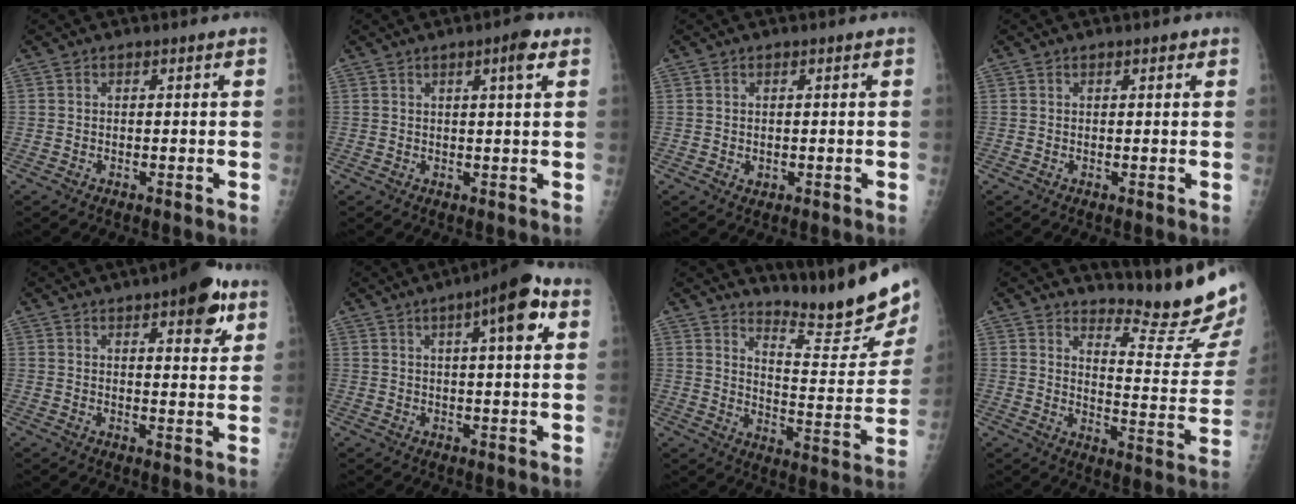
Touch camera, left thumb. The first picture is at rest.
{"total": 4.2, "force": [2.0, 0.4, 3.6], "torque": [-0.054, -0.007, 0.029]}
{"total": 1.0, "force": [0.0, 0.7, 0.8], "torque": [-0.007, 0.000, 0.005]}
{"total": 1.2, "force": [0.7, 0.3, 1.0], "torque": [-0.014, 0.000, 0.008]}
{"total": 10.1, "force": [5.4, 3.3, 7.8], "torque": [-0.081, -0.020, 0.066]}
{"total": 10.5, "force": [4.1, 2.5, 9.4], "torque": [-0.128, 0.006, 0.053]}
{"total": 17.3, "force": [15.2, 1.8, 8.0], "torque": [-0.091, -0.146, 0.217]}
{"total": 15.2, "force": [13.9, 0.9, 6.2], "torque": [-0.067, -0.164, 0.182]}